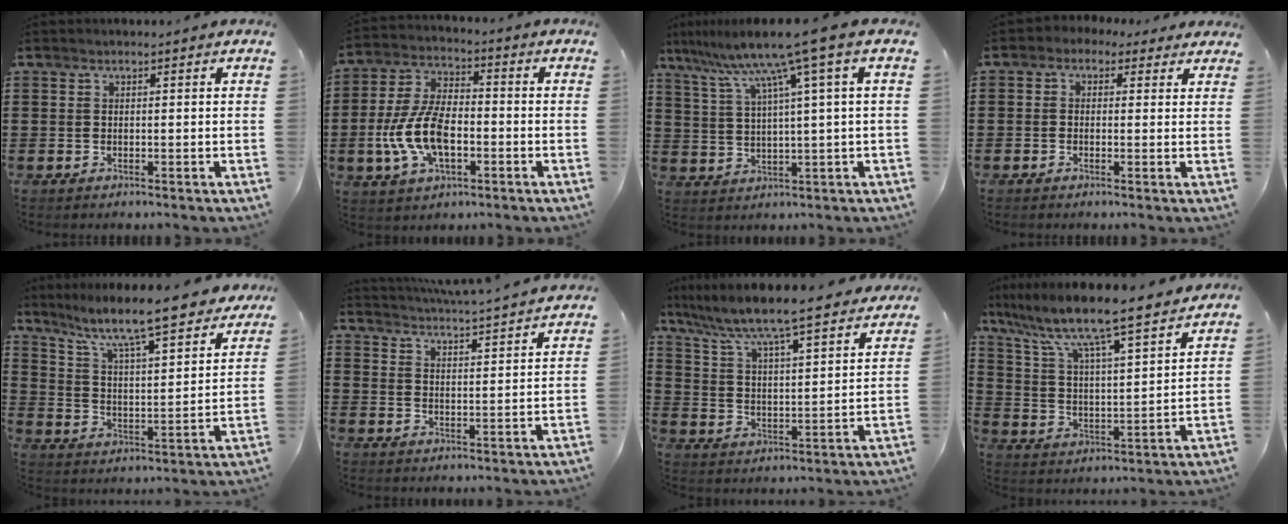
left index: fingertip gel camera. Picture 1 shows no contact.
{"total": 10.4, "force": [-2.9, 5.3, 8.5], "torque": [-0.205, -0.005, -0.060]}
{"total": 9.2, "force": [5.6, -1.2, 7.2], "torque": [-0.159, -0.027, 0.086]}
{"total": 1.8, "force": [0.0, 1.7, 0.6], "torque": [-0.017, 0.011, -0.002]}
{"total": 8.5, "force": [7.4, 0.1, 4.2], "torque": [-0.104, -0.058, 0.118]}
{"total": 4.2, "force": [4.0, -0.8, 0.7], "torque": [-0.036, -0.036, 0.063]}
{"total": 6.0, "force": [5.7, -0.2, 2.1], "torque": [-0.068, -0.051, 0.088]}
{"total": 8.3, "force": [7.2, 0.2, 4.1], "torque": [-0.110, -0.055, 0.115]}